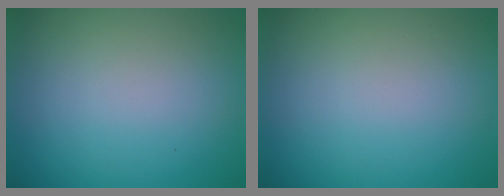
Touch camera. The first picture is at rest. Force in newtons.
{"total": 0.0}